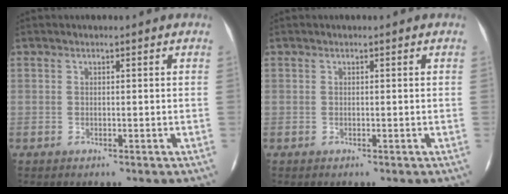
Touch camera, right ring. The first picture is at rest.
{"total": 0.0}